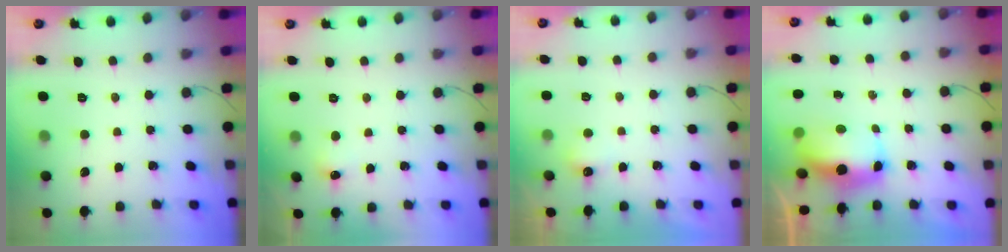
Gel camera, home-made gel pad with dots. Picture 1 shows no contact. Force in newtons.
{"total": 5.1, "press": 4.9, "slide": 1.3}
{"total": 3.4, "press": 3.3, "slide": 0.8}
{"total": 7.8, "press": 7.7, "slide": 1.0}